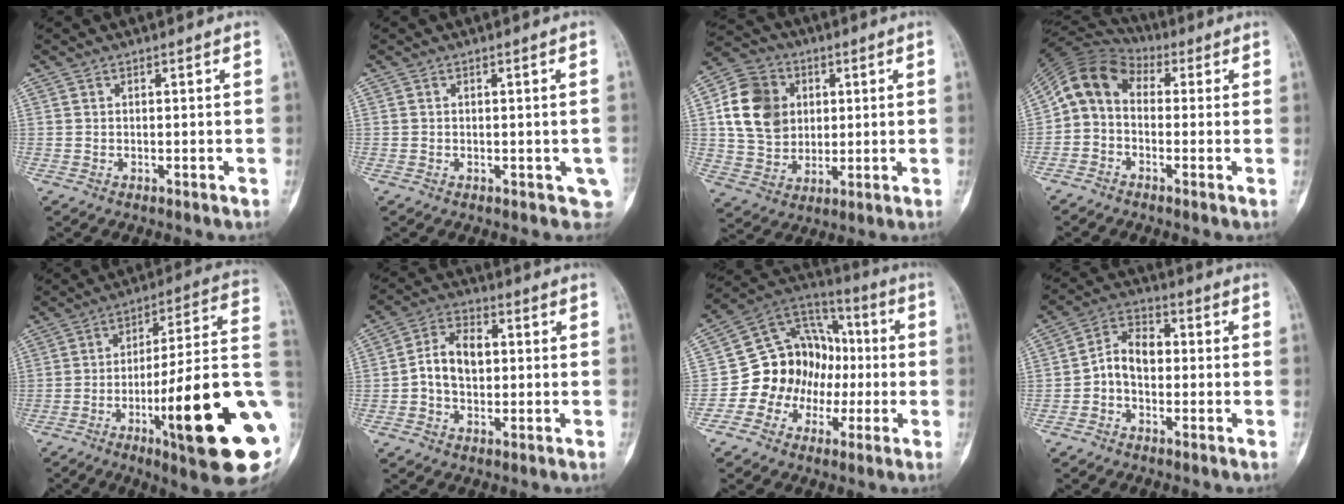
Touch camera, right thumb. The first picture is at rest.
{"total": 3.0, "force": [-0.5, 2.1, 2.1], "torque": [-0.007, -0.001, 0.001]}
{"total": 14.4, "force": [2.8, 11.9, 7.7], "torque": [-0.120, 0.002, 0.052]}
{"total": 9.3, "force": [0.3, 6.9, 6.2], "torque": [-0.103, 0.035, -0.015]}
{"total": 24.9, "force": [-6.8, 4.0, 23.7], "torque": [-0.296, 0.013, -0.095]}
{"total": 8.6, "force": [0.0, 6.0, 6.1], "torque": [-0.097, 0.025, -0.005]}
{"total": 15.7, "force": [-2.5, 13.9, 6.8], "torque": [-0.058, 0.068, -0.045]}
{"total": 7.2, "force": [-0.8, 5.1, 5.0], "torque": [-0.074, 0.030, -0.028]}